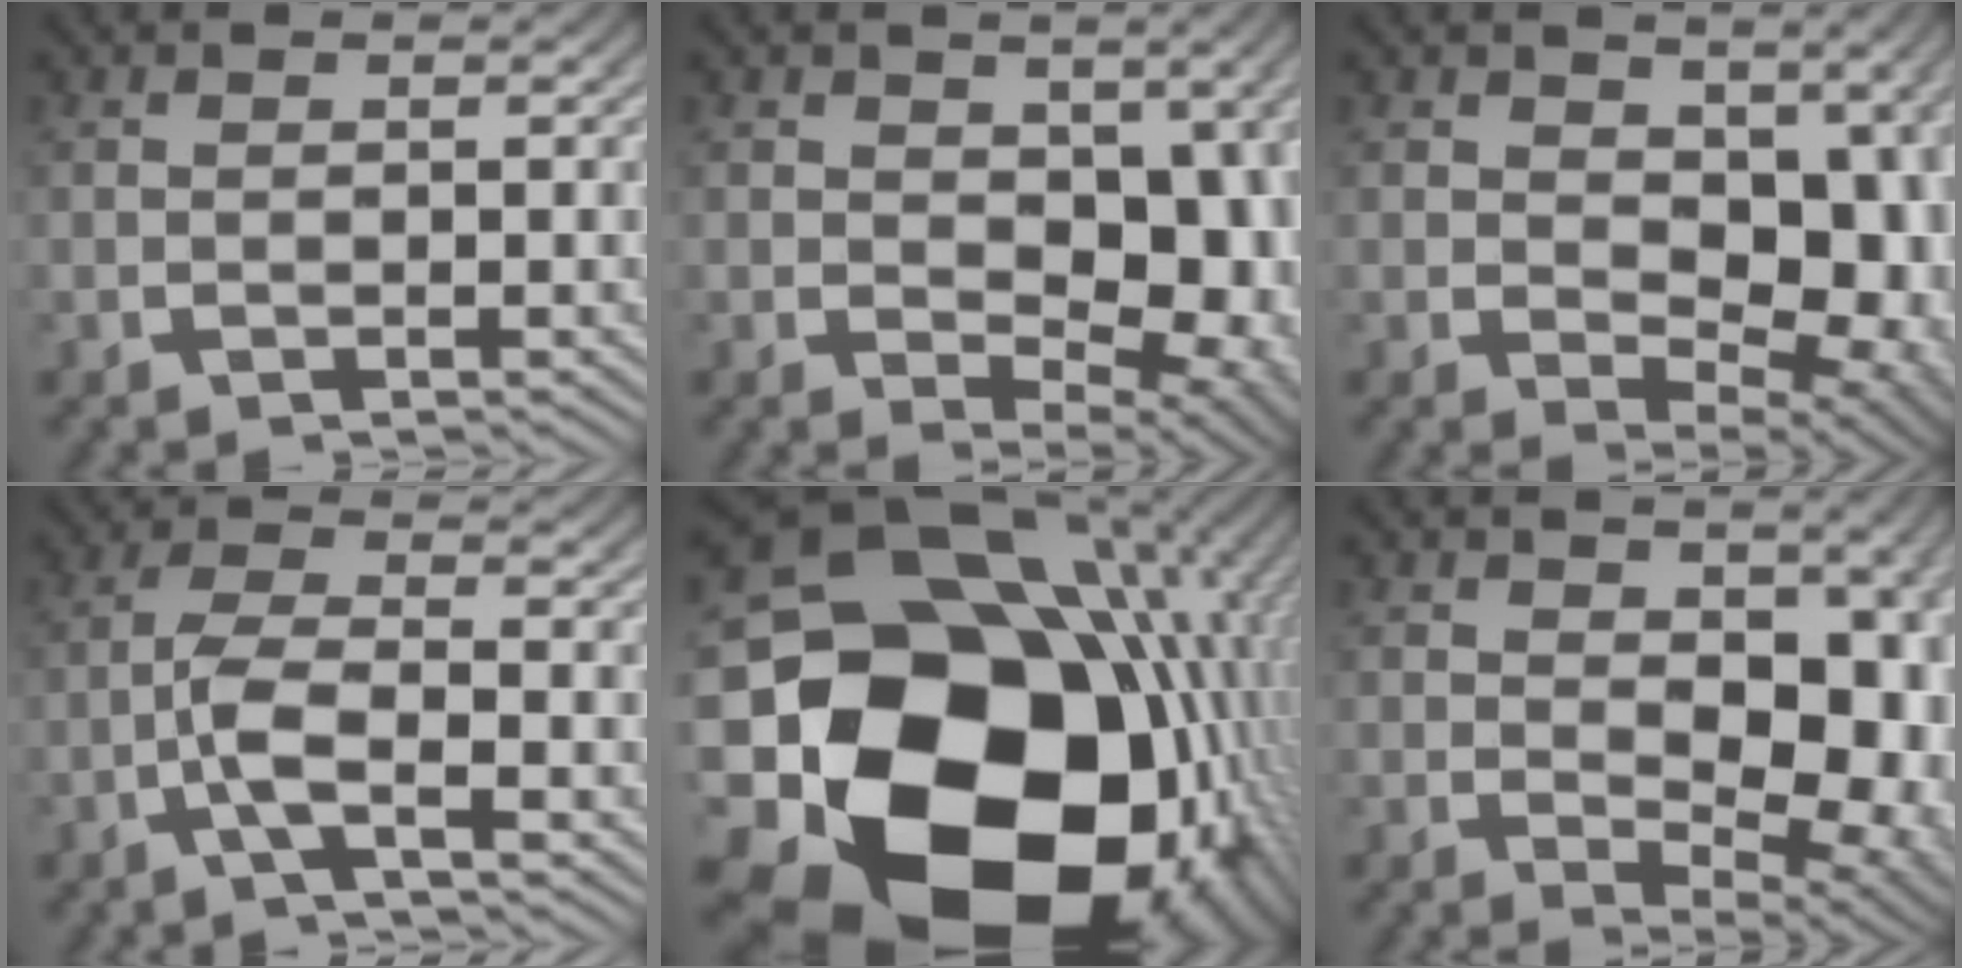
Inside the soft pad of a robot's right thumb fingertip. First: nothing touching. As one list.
[{"total": 9.2, "force": [-0.7, 6.1, 6.8], "torque": [-0.125, -0.055, 0.016]}, {"total": 10.1, "force": [-0.5, 6.7, 7.6], "torque": [-0.132, -0.043, 0.014]}, {"total": 4.4, "force": [-2.0, 1.5, 3.6], "torque": [-0.100, -0.014, -0.034]}, {"total": 34.2, "force": [-7.6, 22.5, 24.6], "torque": [-0.451, -0.115, -0.073]}, {"total": 9.7, "force": [-0.3, 6.4, 7.3], "torque": [-0.132, -0.043, 0.014]}]